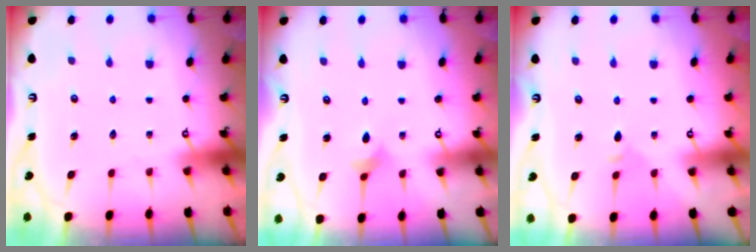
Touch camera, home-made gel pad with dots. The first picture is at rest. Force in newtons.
{"total": 2.6, "press": 2.6, "slide": 0.5}
{"total": 2.5, "press": 2.4, "slide": 0.6}